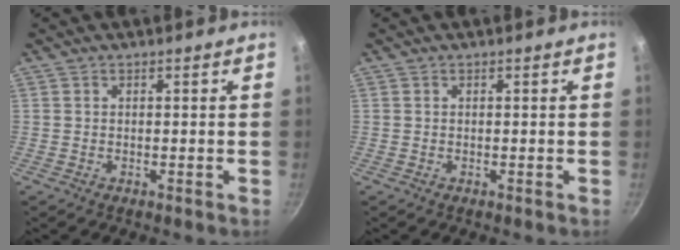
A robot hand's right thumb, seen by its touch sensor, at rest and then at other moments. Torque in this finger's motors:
{"motor_torque": [-0.20, 0.04, 0.15, 0.15, 0.03]}